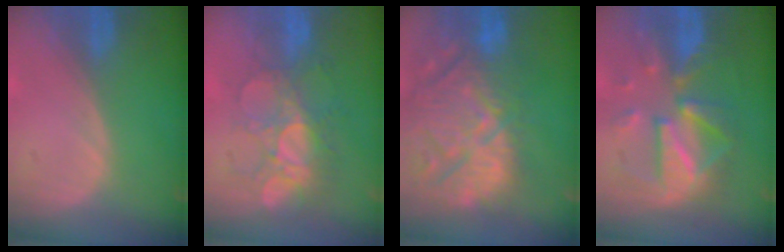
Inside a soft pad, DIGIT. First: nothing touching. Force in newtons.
{"total": 8.3, "press": 8.0, "slide": 2.5}
{"total": 15.3, "press": 13.0, "slide": 8.1}
{"total": 10.6, "press": 10.6, "slide": 0.9}